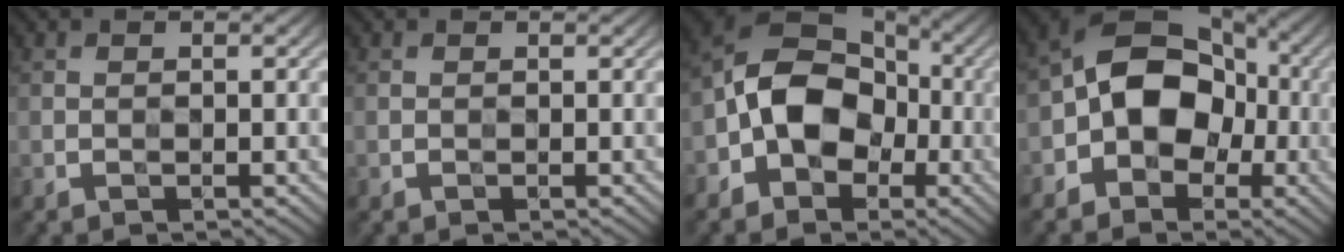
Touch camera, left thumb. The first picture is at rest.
{"total": 0.0}
{"total": 9.8, "force": [-2.2, 7.4, 6.1], "torque": [-0.108, 0.003, -0.065]}
{"total": 10.1, "force": [-1.7, 7.4, 6.6], "torque": [-0.091, 0.013, -0.055]}